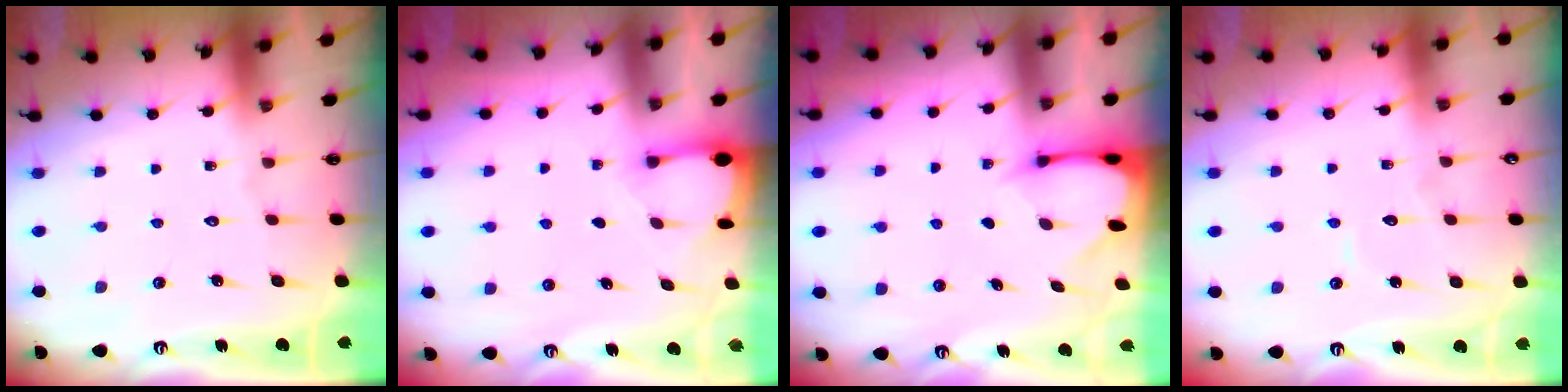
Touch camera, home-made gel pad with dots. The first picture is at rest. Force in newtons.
{"total": 2.0, "press": 2.0, "slide": 0.4}
{"total": 2.5, "press": 2.5, "slide": 0.3}
{"total": 5.8, "press": 5.8, "slide": 0.5}